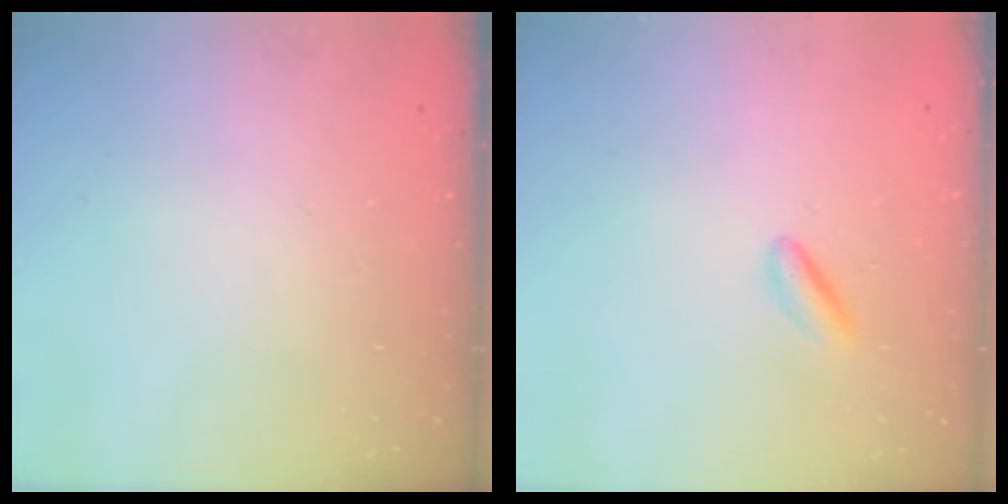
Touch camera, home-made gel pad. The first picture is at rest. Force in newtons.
{"total": 2.7, "press": 2.6, "slide": 0.7}